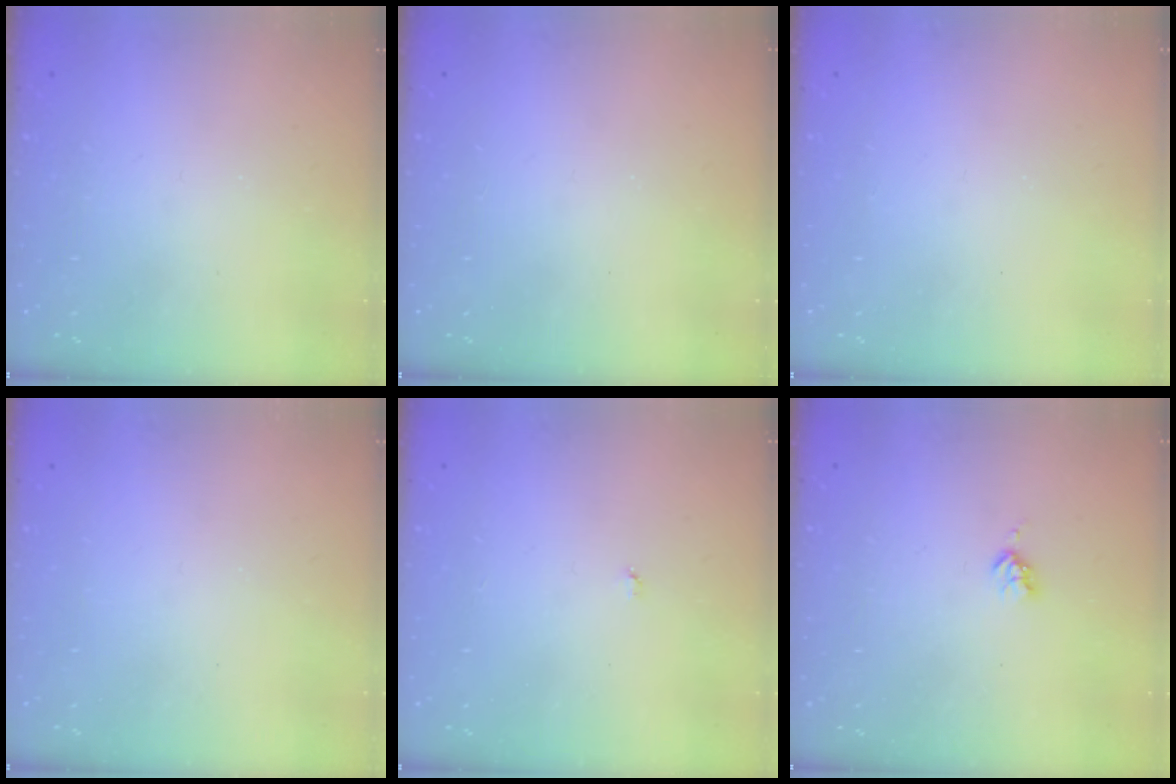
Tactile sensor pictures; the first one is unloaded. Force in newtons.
{"total": 0.0}
{"total": 0.0}
{"total": 0.0}
{"total": 2.9, "press": 2.9, "slide": 0.3}
{"total": 2.7, "press": 2.6, "slide": 0.5}